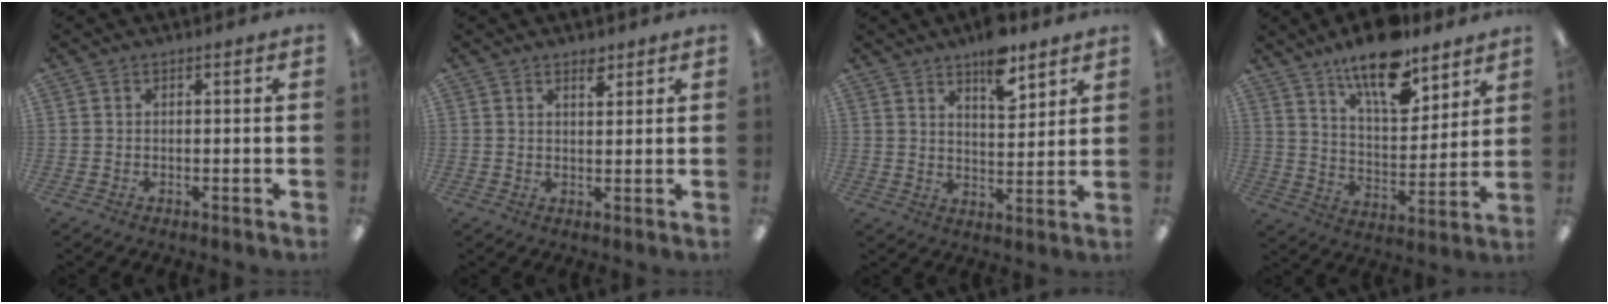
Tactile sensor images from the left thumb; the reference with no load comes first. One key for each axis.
{"total": 2.9, "fx": 2.2, "fy": 1.1, "fz": 1.5, "tx": -0.009, "ty": -0.009, "tz": 0.035}
{"total": 9.4, "fx": 6.9, "fy": 3.6, "fz": 5.2, "tx": -0.070, "ty": -0.040, "tz": 0.117}
{"total": 15.5, "fx": 11.8, "fy": 5.6, "fz": 8.3, "tx": -0.138, "ty": -0.066, "tz": 0.204}